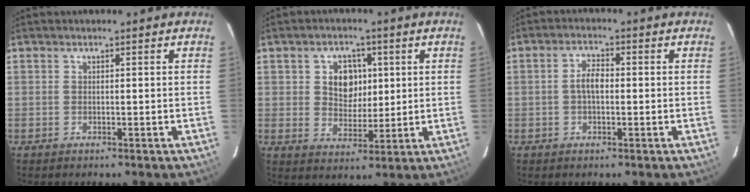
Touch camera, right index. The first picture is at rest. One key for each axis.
{"total": 6.8, "fx": 1.6, "fy": 5.4, "fz": 3.8, "tx": -0.065, "ty": 0.012, "tz": 0.035}
{"total": 3.4, "fx": -0.2, "fy": 1.7, "fz": 3.0, "tx": -0.059, "ty": 0.010, "tz": -0.003}